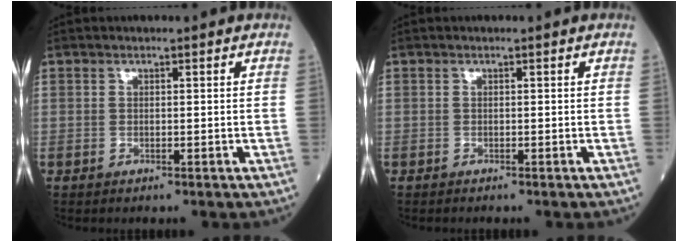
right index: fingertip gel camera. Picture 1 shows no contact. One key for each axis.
{"total": 0.0}